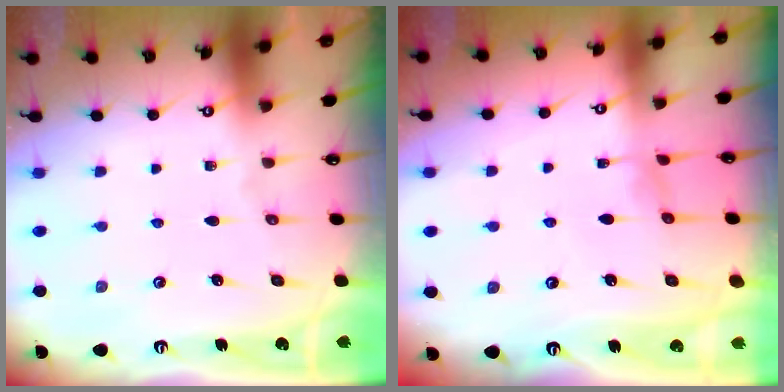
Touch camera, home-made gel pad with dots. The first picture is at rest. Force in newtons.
{"total": 0.7, "press": 0.4, "slide": 0.5}